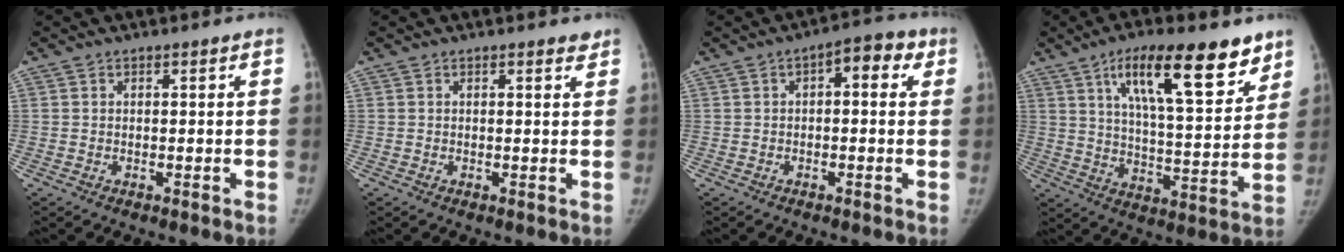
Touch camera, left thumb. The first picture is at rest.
{"total": 1.2, "force": [1.0, 0.4, 0.4], "torque": [0.005, -0.004, 0.011]}
{"total": 6.3, "force": [1.7, 3.1, 5.2], "torque": [-0.042, 0.022, 0.012]}
{"total": 19.9, "force": [11.8, 6.3, 14.7], "torque": [-0.192, -0.049, 0.192]}